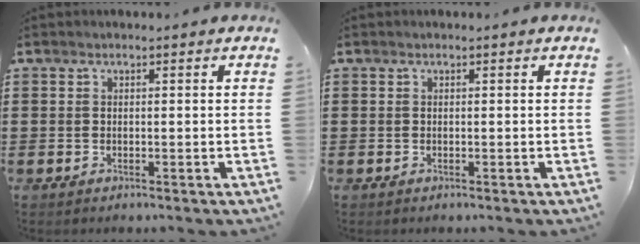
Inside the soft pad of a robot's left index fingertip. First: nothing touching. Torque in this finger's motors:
{"motor_torque": [0.00, 0.00, 0.00, 0.00]}